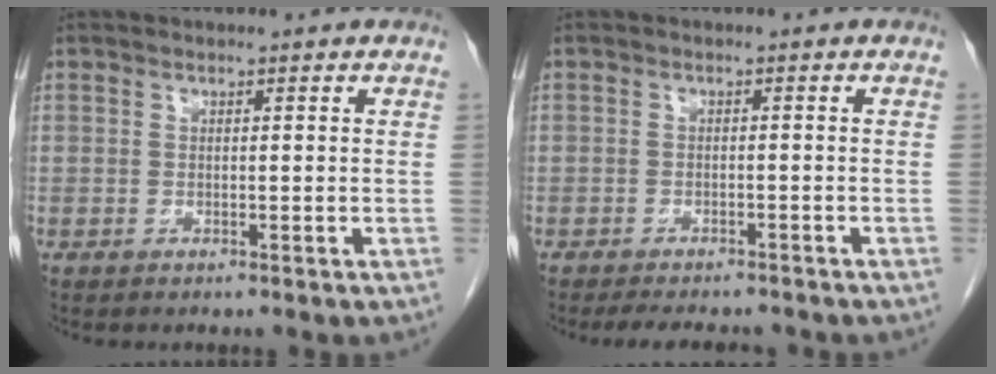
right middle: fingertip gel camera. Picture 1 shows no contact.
{"total": 7.0, "force": [-6.1, 2.2, 2.6], "torque": [-0.036, -0.005, -0.082]}